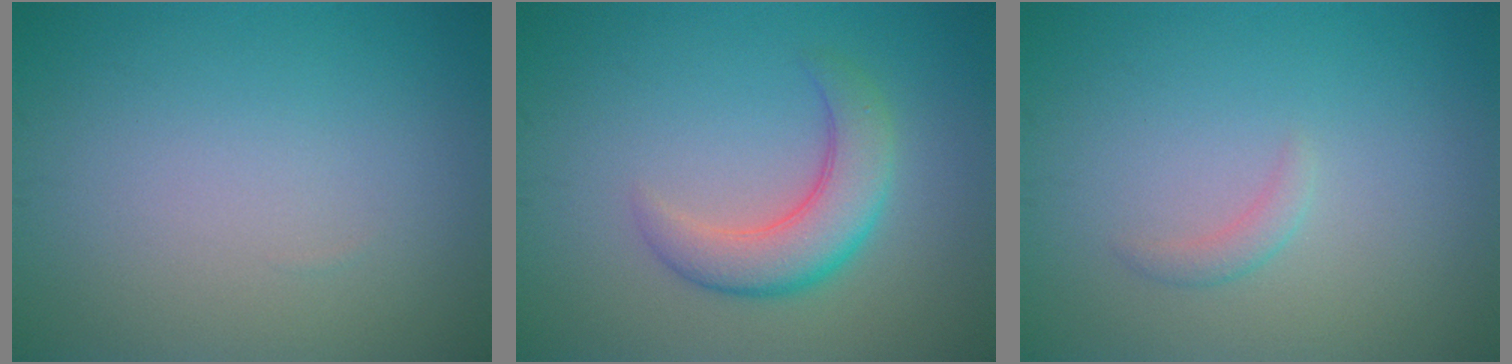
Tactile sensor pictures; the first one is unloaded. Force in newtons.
{"total": 4.6, "press": 4.5, "slide": 0.3}
{"total": 1.0, "press": 1.0, "slide": 0.0}